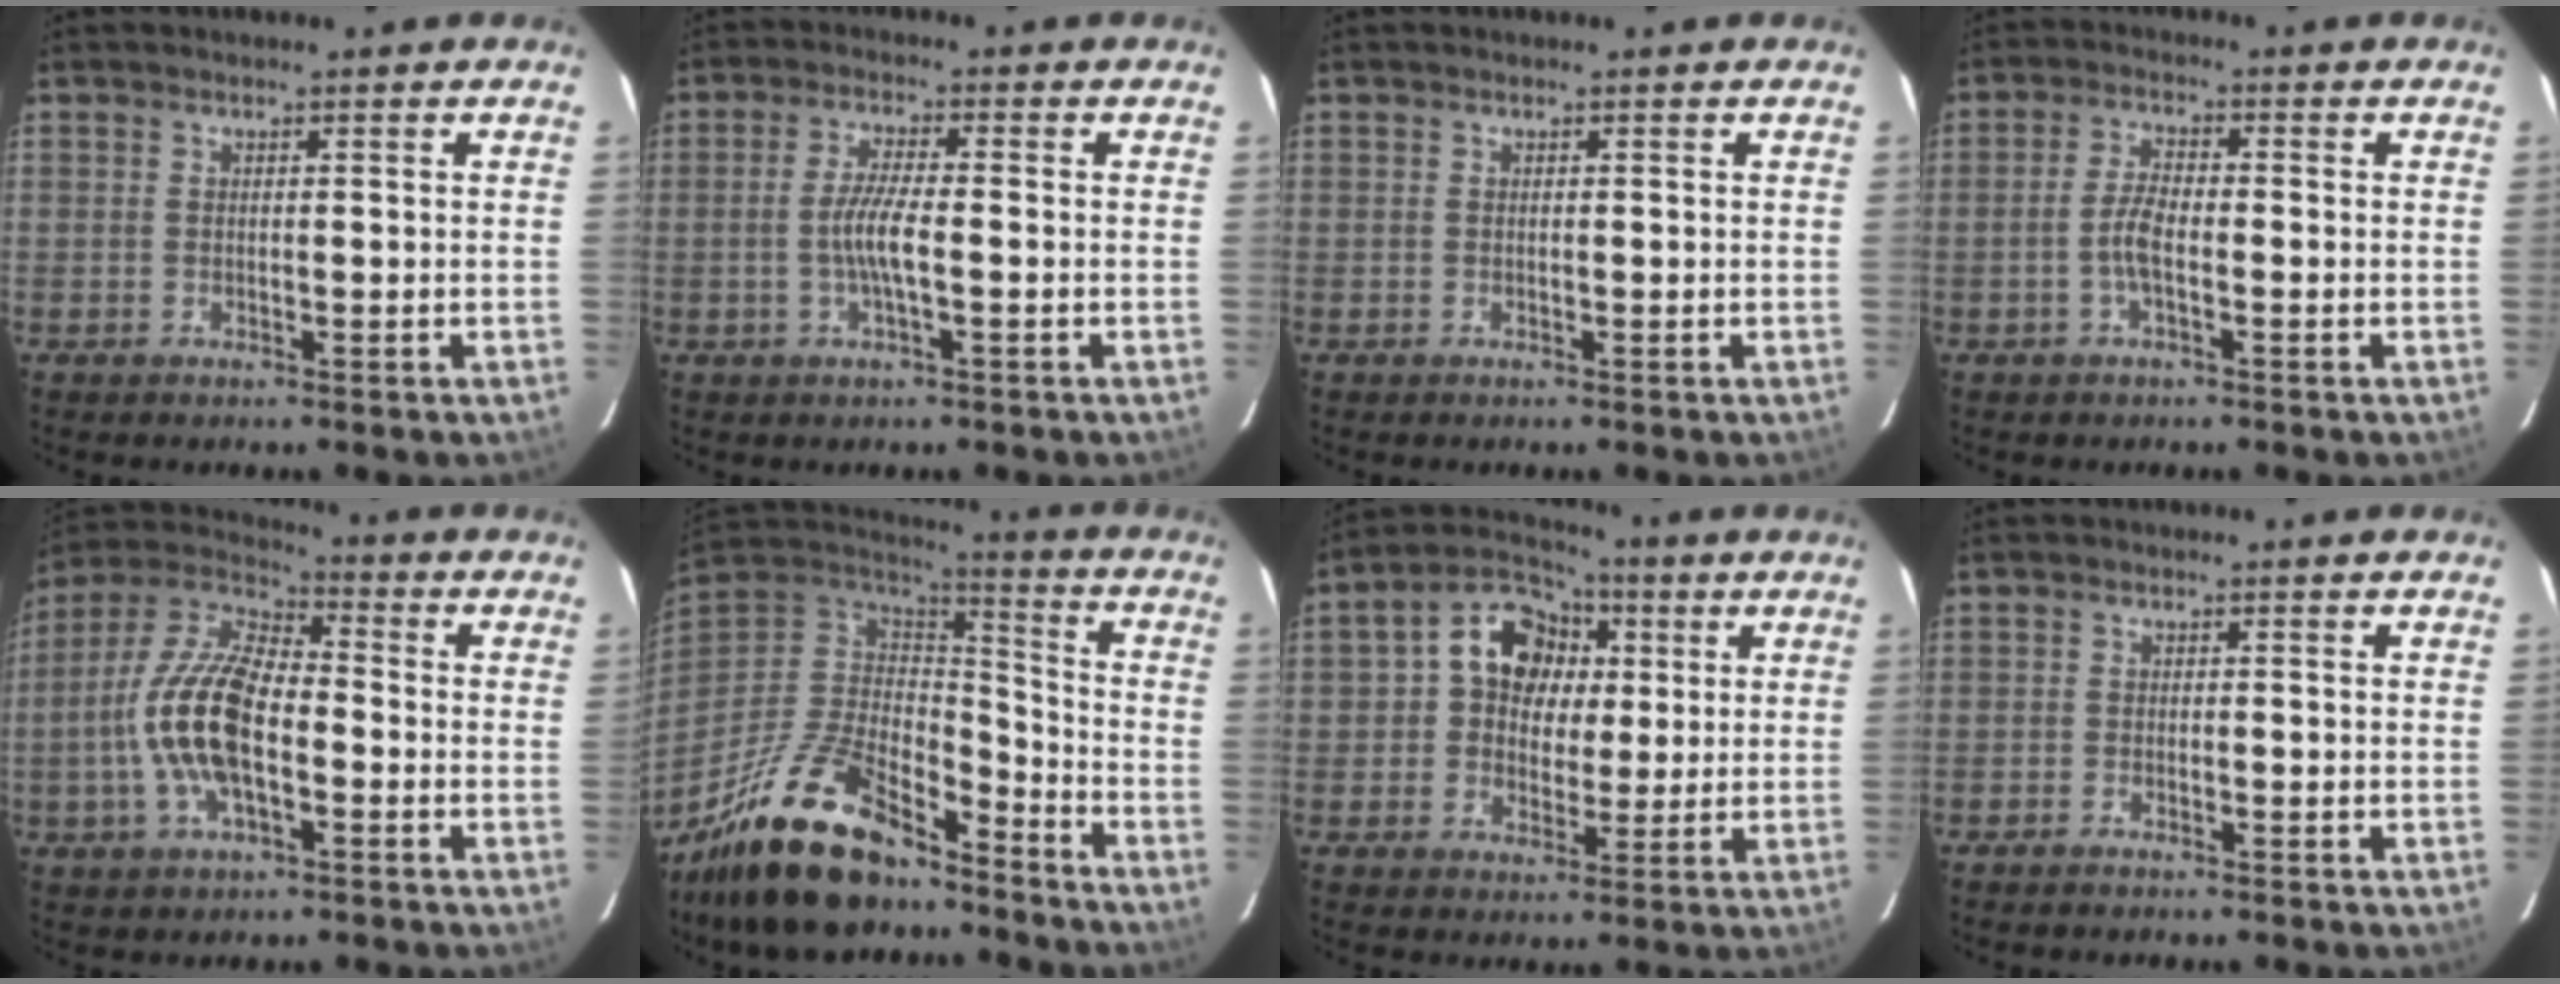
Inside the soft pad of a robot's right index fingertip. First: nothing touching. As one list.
[{"total": 4.7, "force": [-1.2, 0.2, 4.6], "torque": [-0.091, -0.003, -0.023]}, {"total": 0.0}, {"total": 4.2, "force": [-1.3, 1.4, 3.7], "torque": [-0.081, 0.006, -0.027]}, {"total": 14.9, "force": [-3.4, 6.5, 12.9], "torque": [-0.269, 0.008, -0.071]}, {"total": 22.3, "force": [-16.4, 8.6, 12.3], "torque": [-0.258, -0.013, -0.284]}, {"total": 7.9, "force": [1.3, 7.0, 3.4], "torque": [-0.066, 0.026, 0.018]}, {"total": 0.9, "force": [-0.8, 0.2, 0.0], "torque": [-0.007, 0.001, -0.019]}]